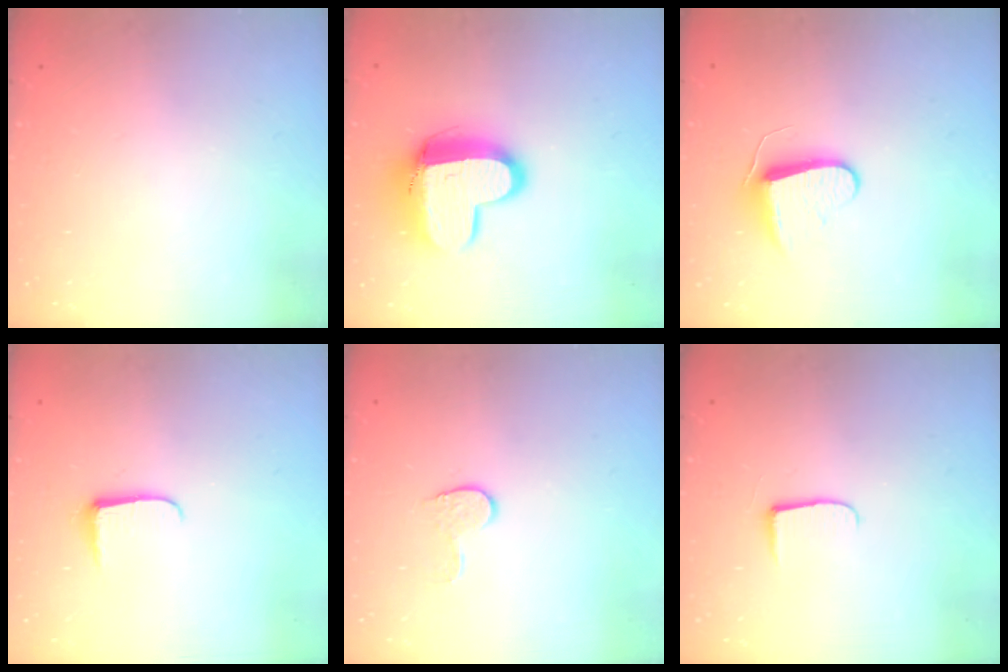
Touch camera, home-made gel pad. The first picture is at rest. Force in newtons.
{"total": 13.0, "press": 13.0, "slide": 1.2}
{"total": 8.5, "press": 8.5, "slide": 0.6}
{"total": 6.2, "press": 6.1, "slide": 0.8}
{"total": 6.2, "press": 6.2, "slide": 0.6}
{"total": 6.1, "press": 6.1, "slide": 0.6}